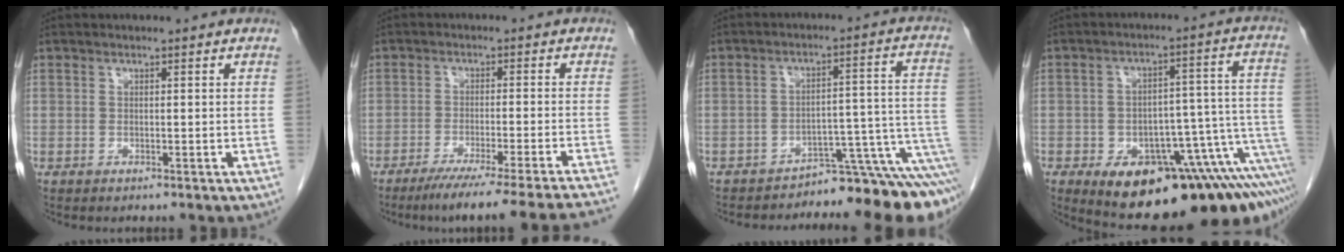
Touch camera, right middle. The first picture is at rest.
{"total": 18.9, "force": [-16.8, -1.7, 8.4], "torque": [-0.073, -0.041, -0.227]}
{"total": 11.6, "force": [-11.0, 0.5, 3.6], "torque": [-0.001, 0.056, -0.149]}
{"total": 21.7, "force": [-12.7, 6.9, 16.2], "torque": [-0.155, 0.034, -0.163]}